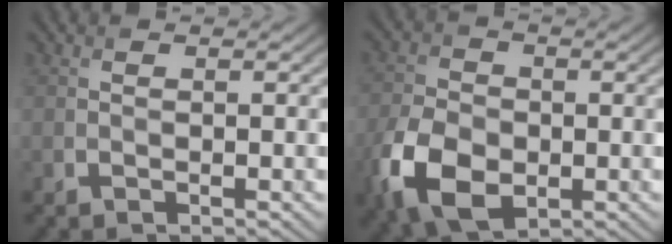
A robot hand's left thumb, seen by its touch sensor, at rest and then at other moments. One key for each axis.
{"total": 9.8, "fx": -3.5, "fy": 6.5, "fz": 6.5, "tx": -0.164, "ty": -0.023, "tz": -0.073}